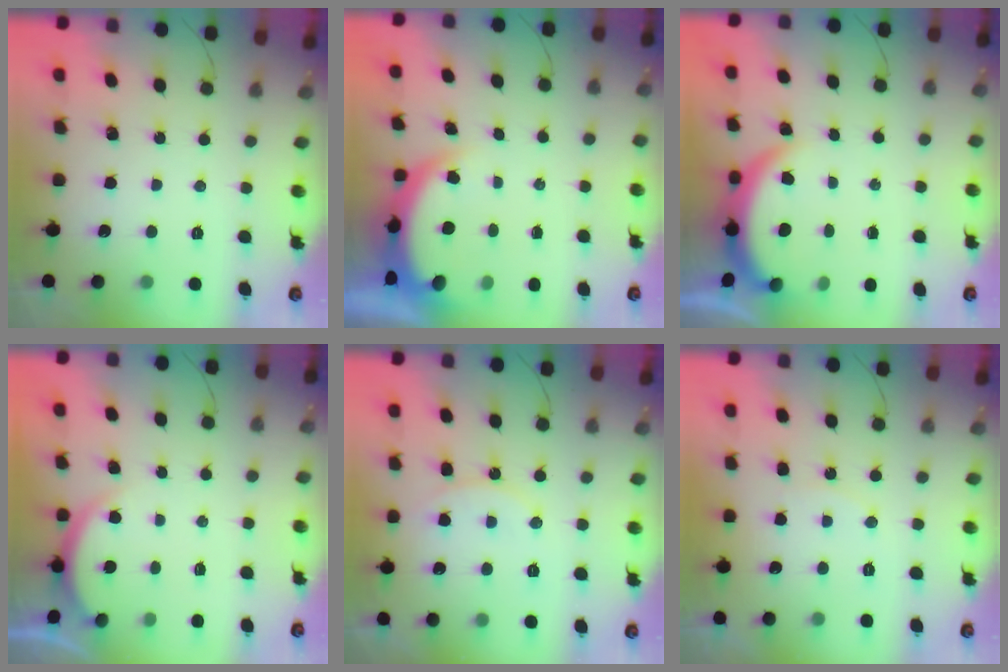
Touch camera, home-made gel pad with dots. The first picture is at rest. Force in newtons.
{"total": 4.4, "press": 4.3, "slide": 0.8}
{"total": 3.8, "press": 3.8, "slide": 0.3}
{"total": 3.0, "press": 2.9, "slide": 0.5}
{"total": 9.4, "press": 9.3, "slide": 0.7}
{"total": 5.1, "press": 4.7, "slide": 2.1}